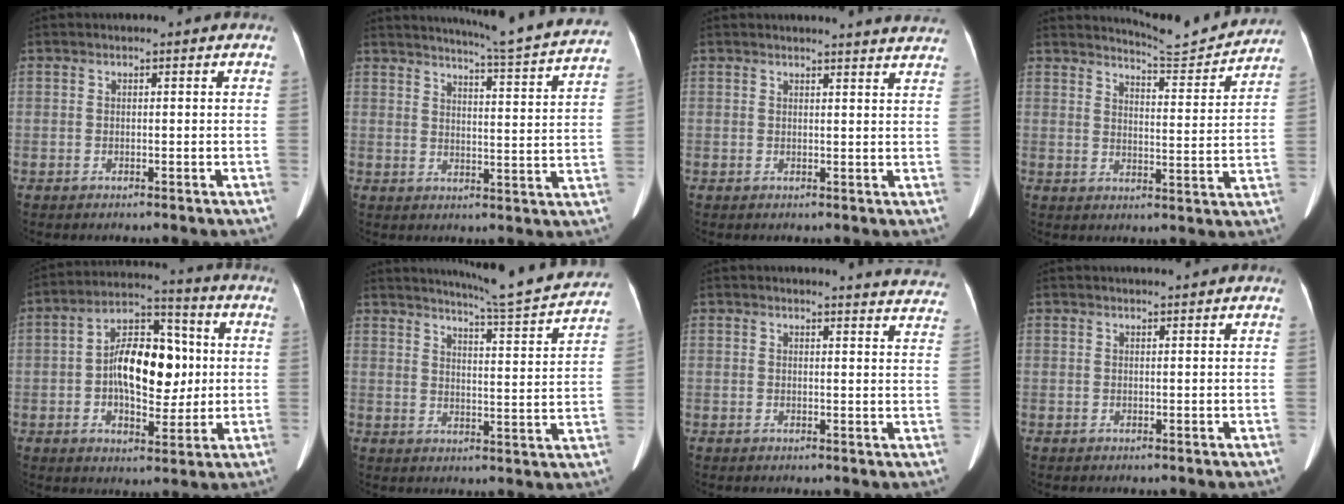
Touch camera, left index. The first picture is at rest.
{"total": 18.6, "force": [17.3, -1.1, 6.7], "torque": [-0.109, -0.068, 0.205]}
{"total": 8.9, "force": [8.7, -0.1, 1.9], "torque": [-0.017, -0.025, 0.074]}
{"total": 10.0, "force": [9.9, -0.4, 1.0], "torque": [-0.024, -0.024, 0.133]}
{"total": 12.8, "force": [0.2, 6.5, 11.0], "torque": [-0.191, 0.028, 0.008]}
{"total": 15.5, "force": [14.6, -0.6, 5.2], "torque": [-0.087, -0.039, 0.185]}
{"total": 11.8, "force": [11.6, 0.9, 1.7], "torque": [0.006, -0.065, 0.093]}
{"total": 2.1, "force": [2.0, -0.3, 0.6], "torque": [-0.007, 0.014, 0.033]}